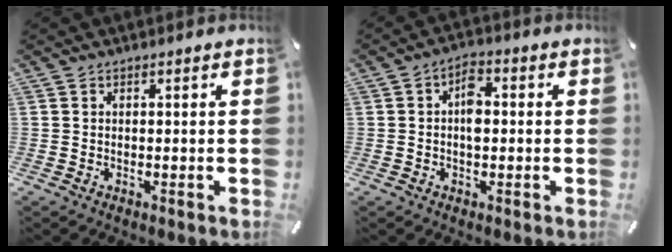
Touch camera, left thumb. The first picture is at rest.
{"total": 4.7, "force": [0.0, 2.8, 3.8], "torque": [-0.057, 0.004, -0.003]}